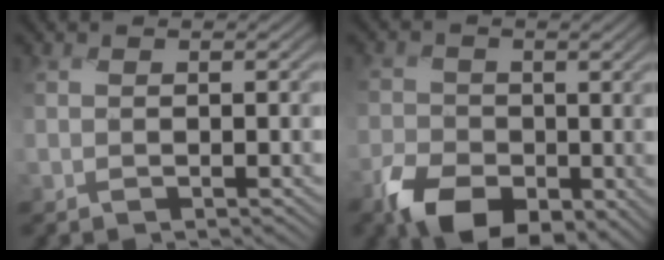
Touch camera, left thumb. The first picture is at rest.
{"total": 6.3, "force": [-3.4, 4.3, 3.2], "torque": [-0.052, -0.017, -0.074]}